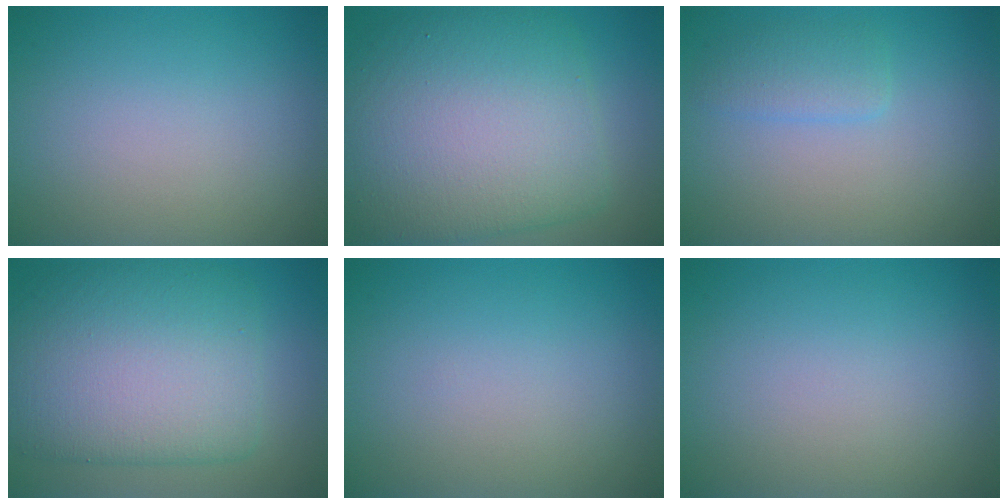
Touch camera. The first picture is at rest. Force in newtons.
{"total": 11.4, "press": 11.4, "slide": 0.4}
{"total": 1.9, "press": 1.9, "slide": 0.1}
{"total": 9.9, "press": 9.9, "slide": 0.3}
{"total": 0.0}
{"total": 0.0}